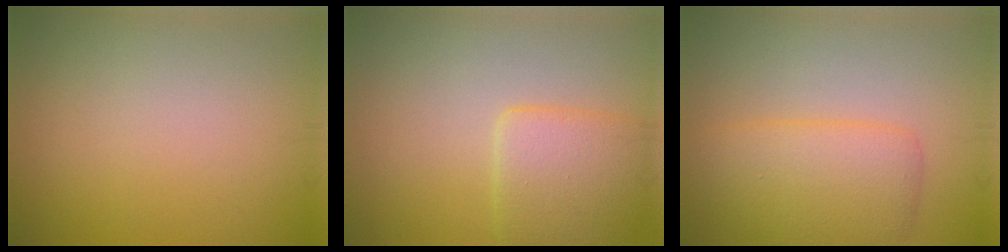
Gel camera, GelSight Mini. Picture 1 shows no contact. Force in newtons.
{"total": 4.1, "press": 4.1, "slide": 0.0}
{"total": 4.8, "press": 4.8, "slide": 0.2}